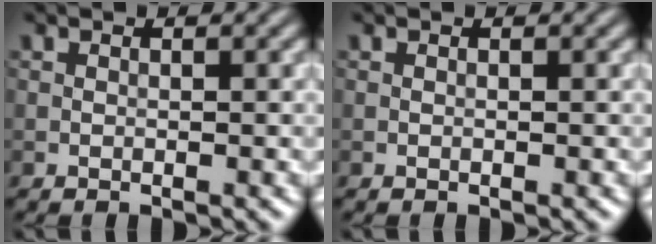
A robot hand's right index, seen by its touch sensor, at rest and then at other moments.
{"total": 0.0}